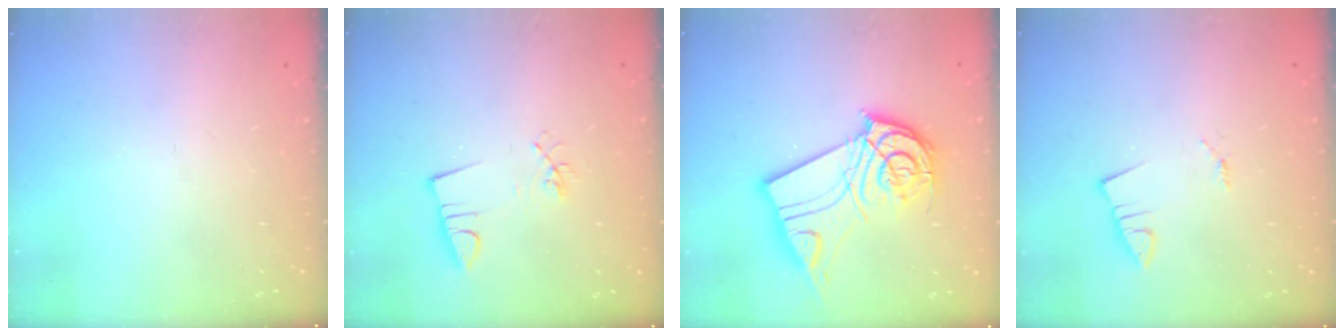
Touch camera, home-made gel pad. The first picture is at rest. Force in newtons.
{"total": 3.3, "press": 1.9, "slide": 2.7}
{"total": 15.9, "press": 15.8, "slide": 1.8}
{"total": 1.2, "press": 1.2, "slide": 0.1}